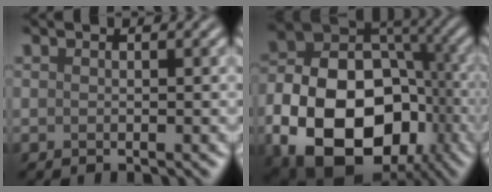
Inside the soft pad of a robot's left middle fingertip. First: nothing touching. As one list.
[{"total": 16.7, "force": [-5.7, 11.4, 10.7], "torque": [-0.186, -0.031, -0.093]}]